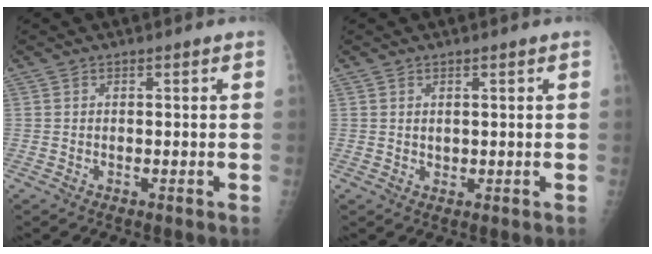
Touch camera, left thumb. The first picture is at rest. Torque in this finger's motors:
{"motor_torque": [-0.11, 0.16, 0.31, -0.06, 0.04]}